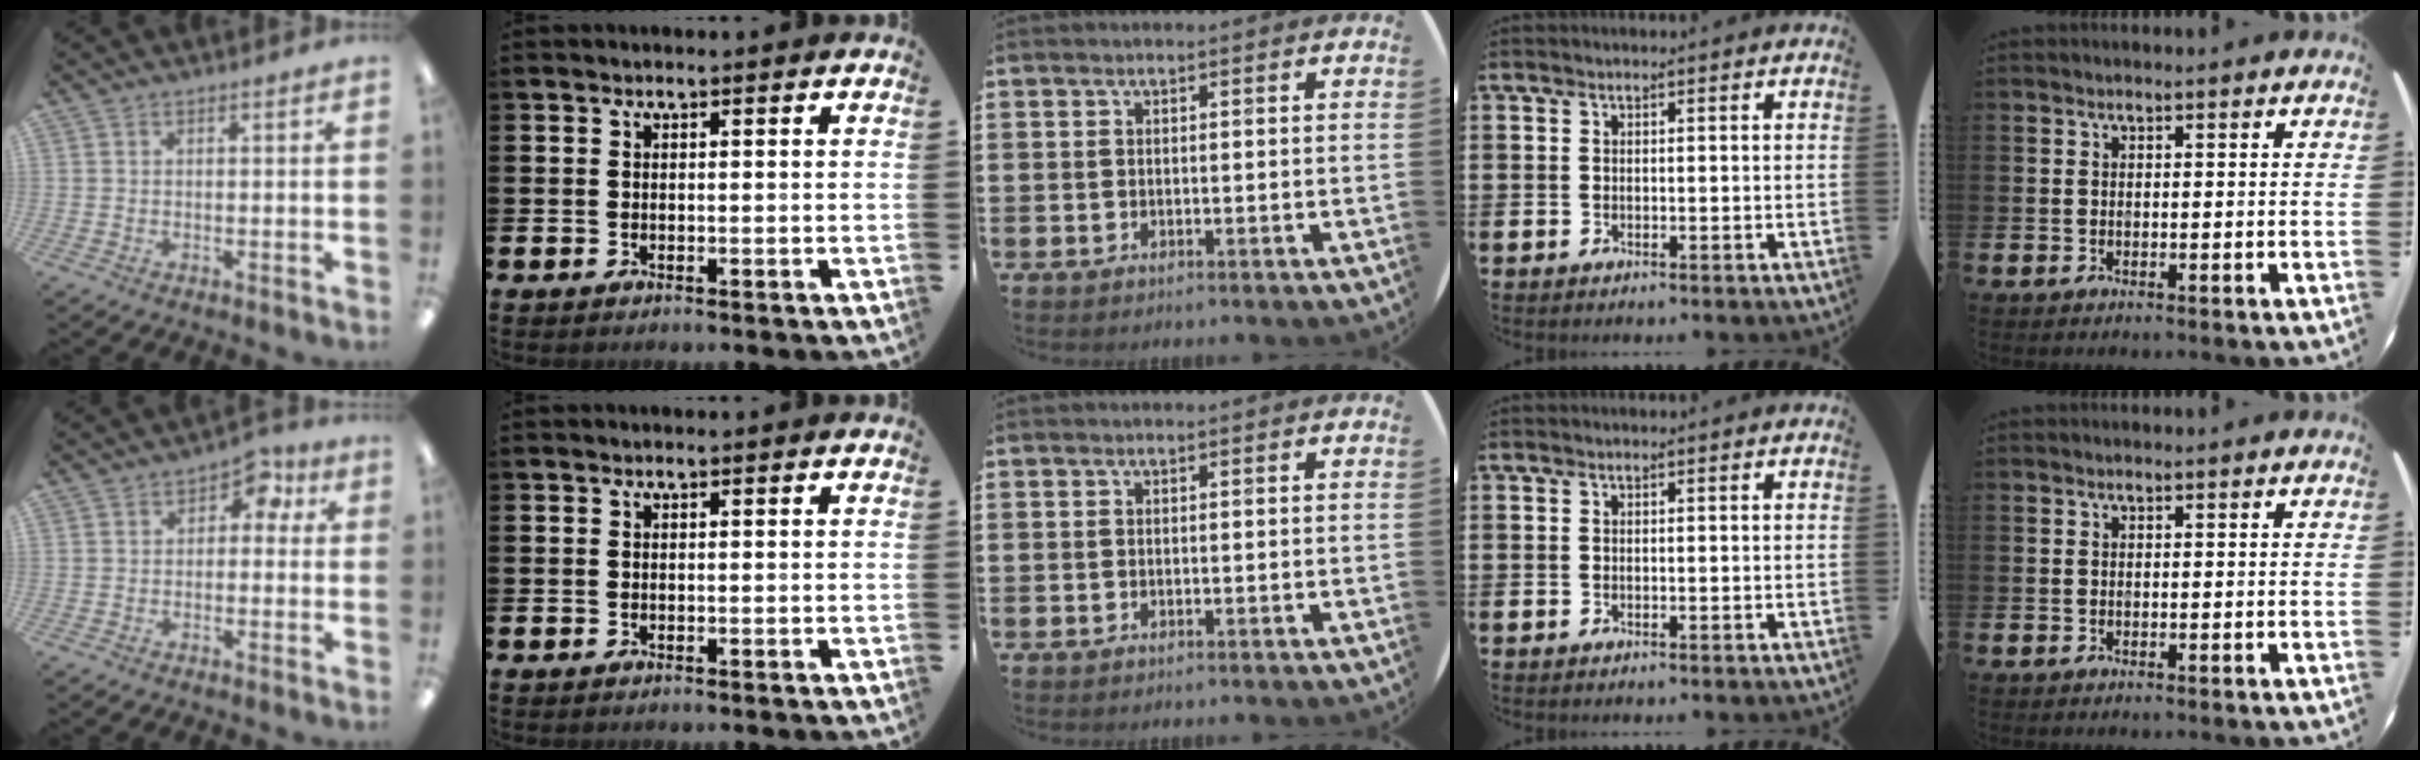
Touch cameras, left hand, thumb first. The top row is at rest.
{"thumb": {"total": 4.5, "force": [0.7, 3.2, 3.1], "torque": [-0.038, 0.006, 0.006]}}